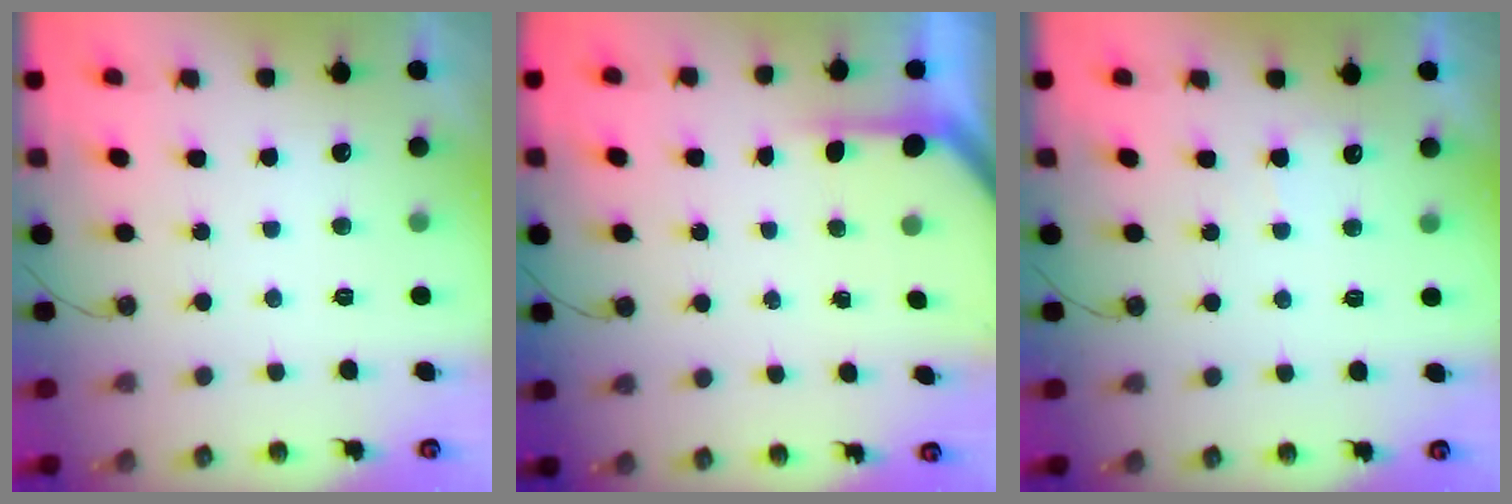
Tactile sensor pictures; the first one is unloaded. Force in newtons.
{"total": 2.7, "press": 2.7, "slide": 0.2}
{"total": 3.4, "press": 3.4, "slide": 0.3}